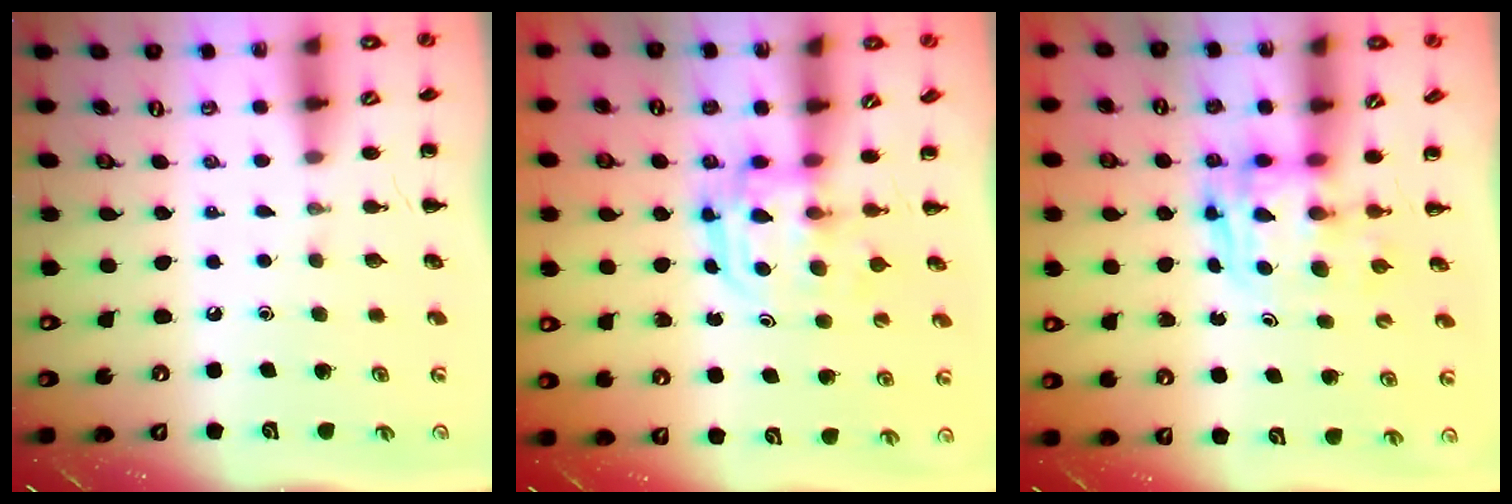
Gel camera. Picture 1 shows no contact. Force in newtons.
{"total": 2.9, "press": 2.9, "slide": 0.3}
{"total": 2.6, "press": 2.6, "slide": 0.2}